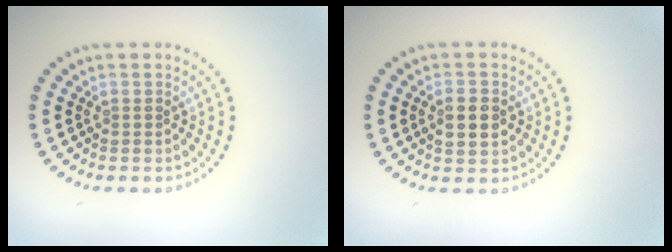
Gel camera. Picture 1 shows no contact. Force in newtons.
{"total": 2.3, "press": 2.3, "slide": 0.2}